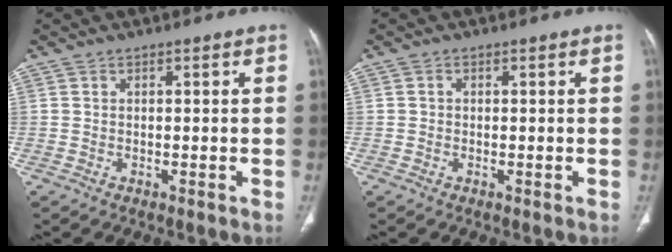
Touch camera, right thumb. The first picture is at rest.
{"total": 0.6, "force": [0.0, 0.5, 0.2], "torque": [-0.001, 0.002, -0.002]}